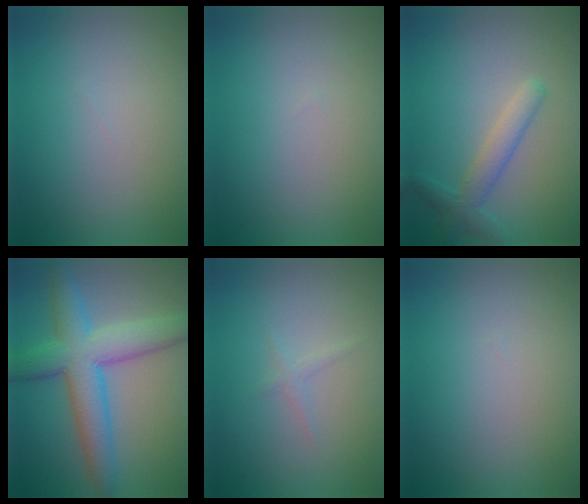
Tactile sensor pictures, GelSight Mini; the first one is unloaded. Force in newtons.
{"total": 0.0}
{"total": 2.8, "press": 2.8, "slide": 0.1}
{"total": 7.6, "press": 7.6, "slide": 0.1}
{"total": 0.8, "press": 0.8, "slide": 0.0}
{"total": 0.0}